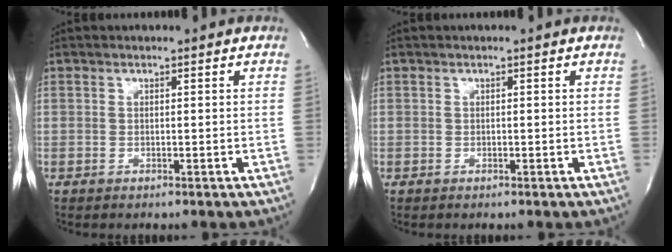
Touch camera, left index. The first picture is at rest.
{"total": 0.0}